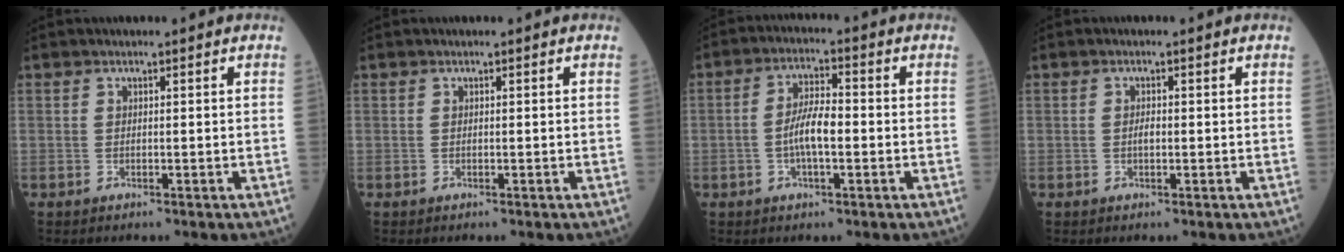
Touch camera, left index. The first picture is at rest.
{"total": 0.0}
{"total": 6.0, "force": [-1.0, 1.7, 5.6], "torque": [-0.117, 0.008, -0.023]}
{"total": 1.3, "force": [-0.1, 0.5, 1.2], "torque": [-0.023, 0.002, -0.002]}